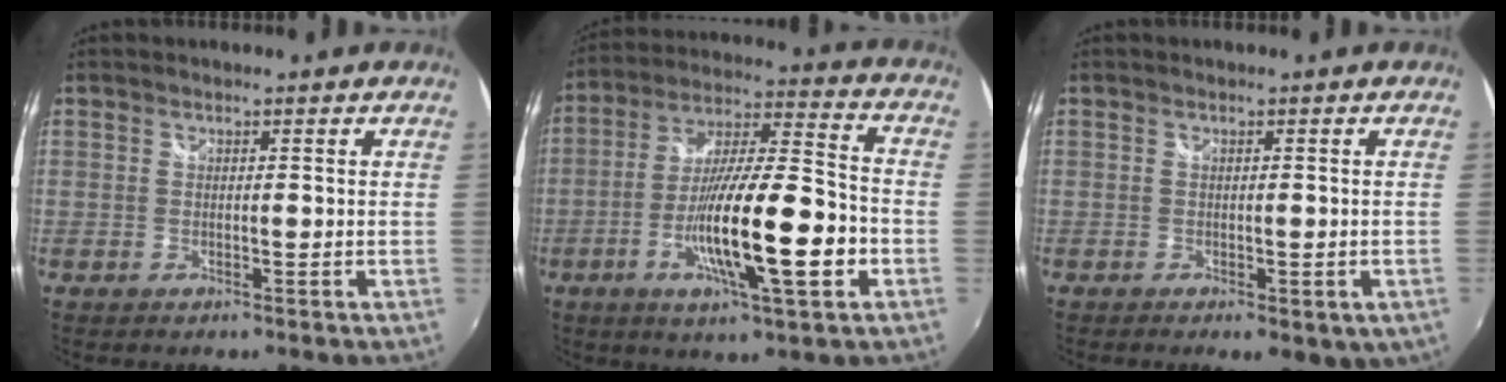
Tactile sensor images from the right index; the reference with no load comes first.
{"total": 18.8, "force": [-6.0, 3.0, 17.5], "torque": [-0.317, -0.008, -0.101]}
{"total": 6.8, "force": [-3.5, 2.9, 5.0], "torque": [-0.077, -0.032, -0.043]}